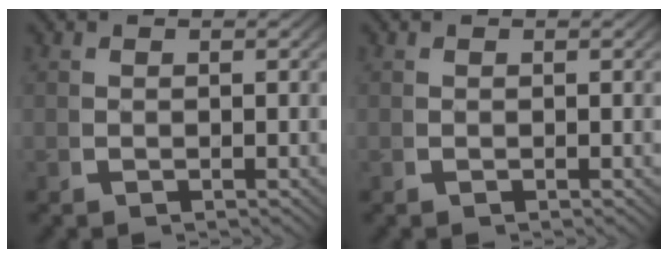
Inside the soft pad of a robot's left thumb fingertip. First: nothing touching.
{"total": 0.0}